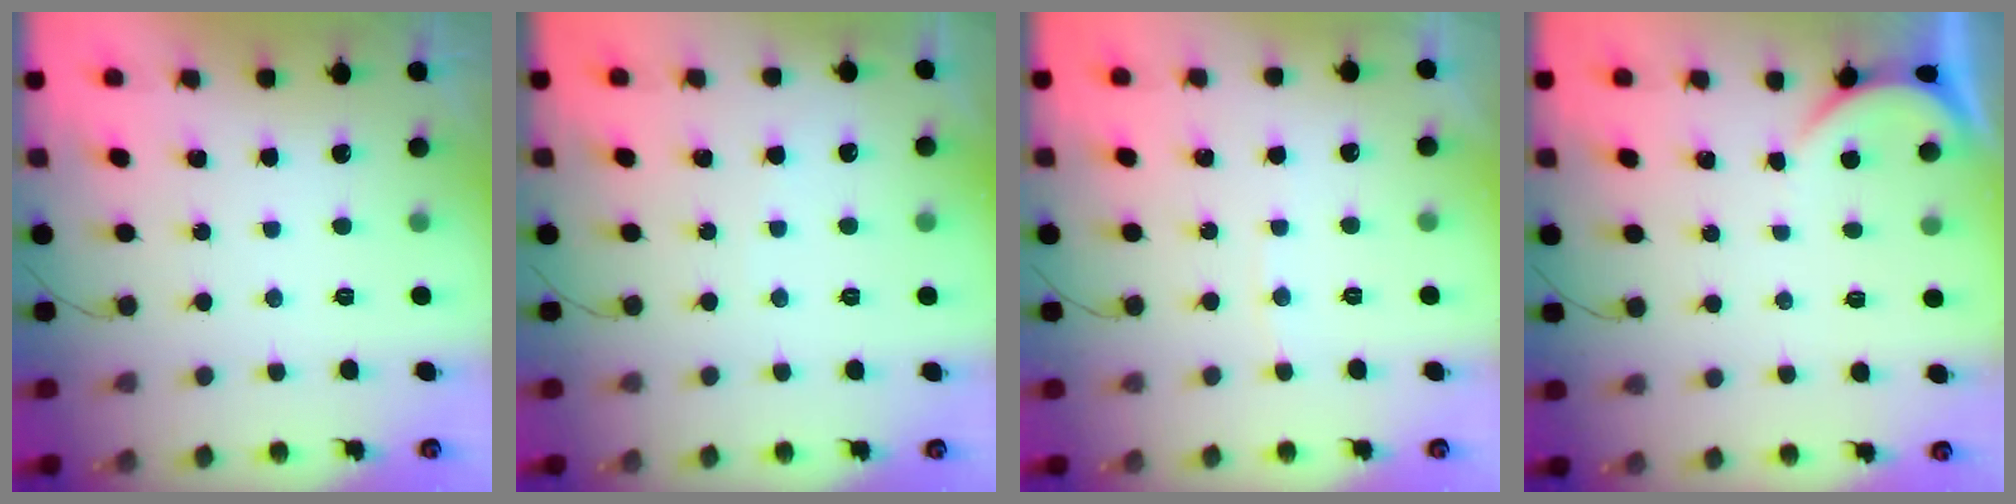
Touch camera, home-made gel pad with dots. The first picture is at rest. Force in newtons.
{"total": 2.7, "press": 2.7, "slide": 0.3}
{"total": 2.5, "press": 2.5, "slide": 0.3}
{"total": 1.6, "press": 1.6, "slide": 0.2}